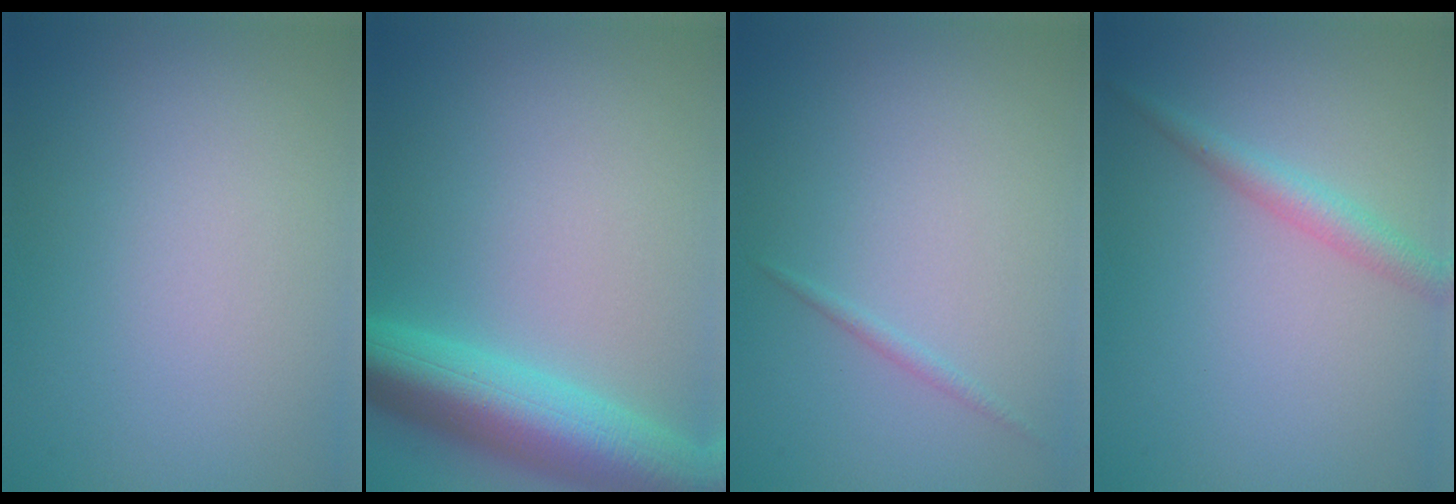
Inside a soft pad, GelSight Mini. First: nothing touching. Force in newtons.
{"total": 8.9, "press": 8.9, "slide": 0.3}
{"total": 0.7, "press": 0.7, "slide": 0.0}
{"total": 2.1, "press": 2.1, "slide": 0.1}